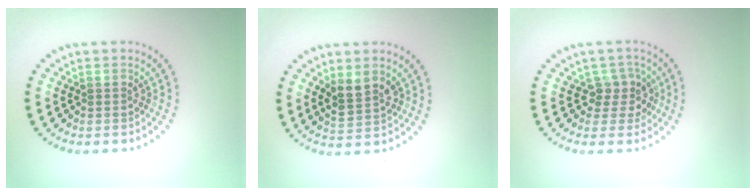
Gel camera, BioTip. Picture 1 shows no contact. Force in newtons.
{"total": 2.5, "press": 2.3, "slide": 0.9}
{"total": 2.6, "press": 2.0, "slide": 1.6}